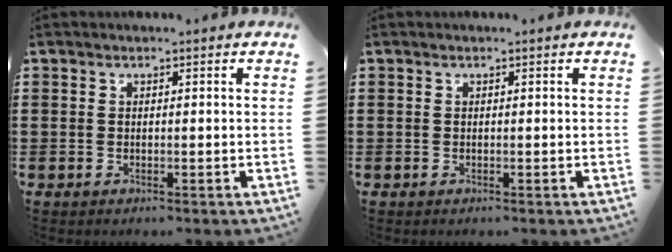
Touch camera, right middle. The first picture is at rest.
{"total": 0.0}